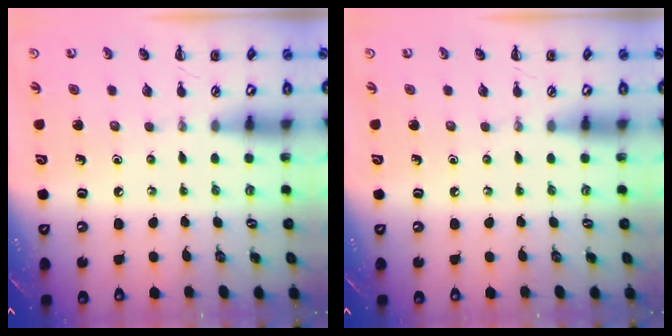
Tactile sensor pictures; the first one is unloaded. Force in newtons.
{"total": 0.0}